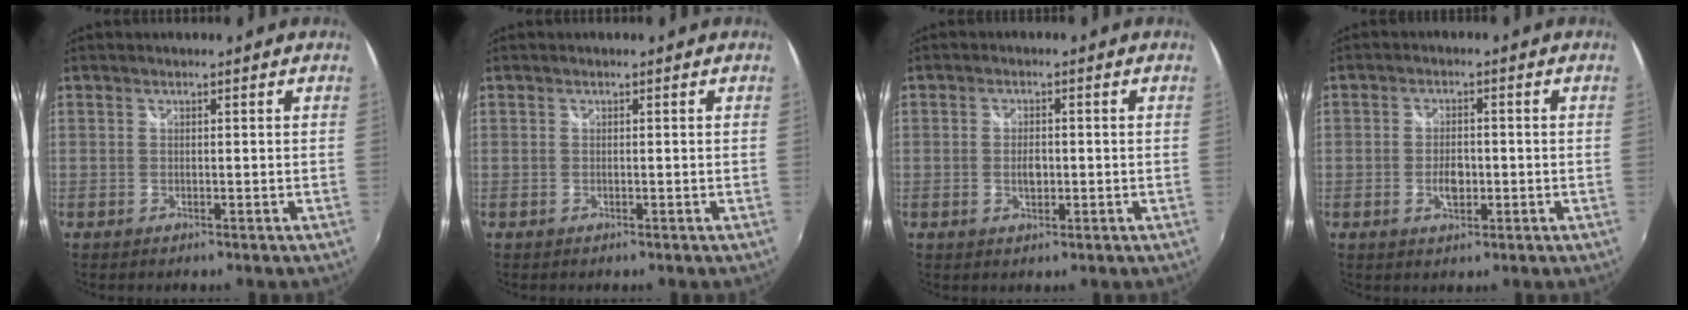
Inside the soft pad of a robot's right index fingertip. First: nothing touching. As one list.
[{"total": 0.0}, {"total": 3.0, "force": [-0.4, 1.8, 2.4], "torque": [-0.040, -0.002, -0.007]}, {"total": 4.1, "force": [-1.0, 2.4, 3.2], "torque": [-0.060, -0.002, -0.017]}]